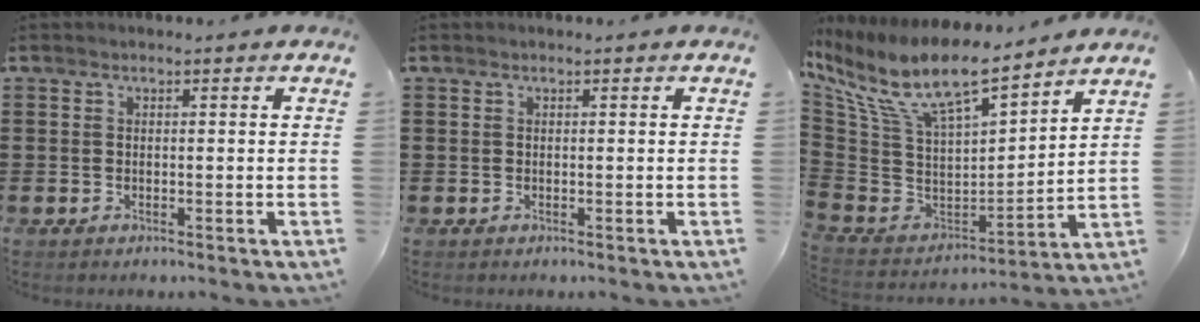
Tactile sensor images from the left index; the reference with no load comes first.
{"total": 0.0}
{"total": 13.0, "force": [9.3, 3.4, 8.3], "torque": [-0.193, -0.059, 0.163]}